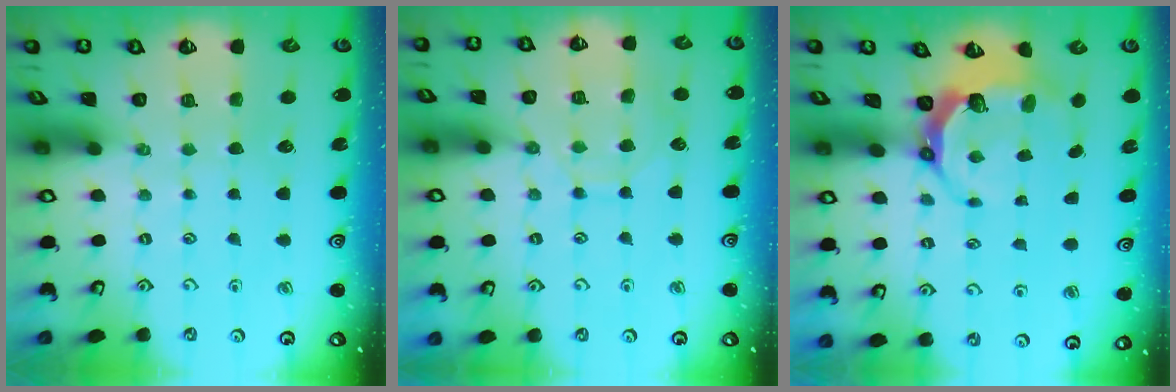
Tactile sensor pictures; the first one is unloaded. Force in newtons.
{"total": 8.9, "press": 8.9, "slide": 0.7}
{"total": 6.9, "press": 5.5, "slide": 4.2}